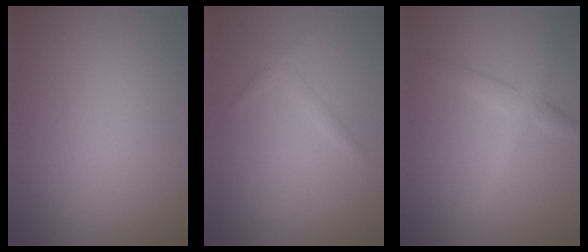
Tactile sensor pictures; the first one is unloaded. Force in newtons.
{"total": 1.1, "press": 1.1, "slide": 0.0}
{"total": 2.7, "press": 2.7, "slide": 0.0}